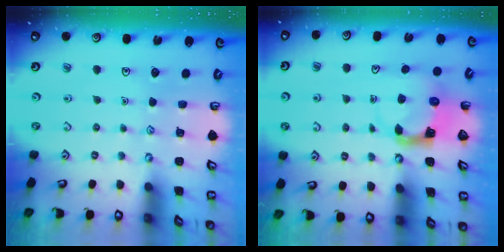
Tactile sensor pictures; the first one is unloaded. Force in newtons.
{"total": 3.8, "press": 3.8, "slide": 0.7}